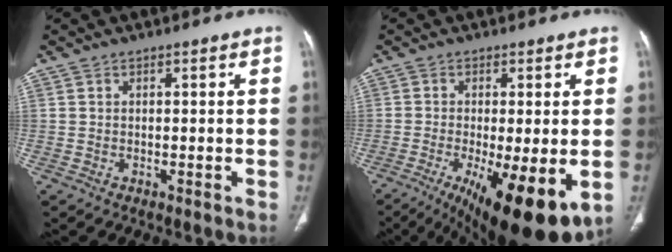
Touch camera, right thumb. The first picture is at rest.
{"total": 16.2, "force": [-5.5, 4.5, 14.5], "torque": [-0.199, -0.028, -0.072]}